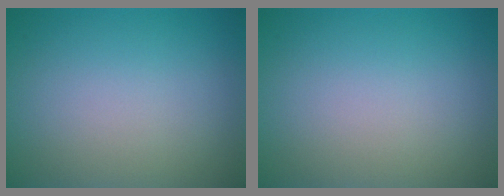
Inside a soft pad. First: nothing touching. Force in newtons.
{"total": 0.0}